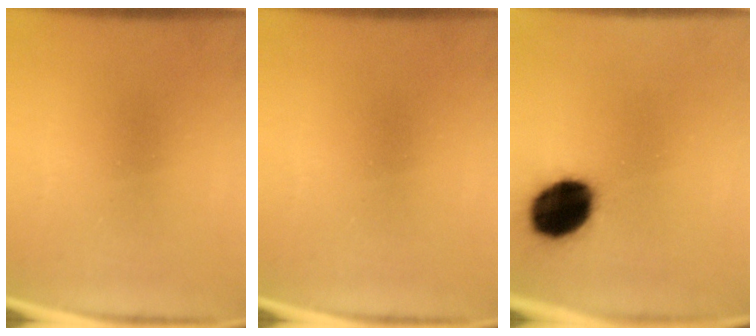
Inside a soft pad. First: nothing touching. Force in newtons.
{"total": 0.0}
{"total": 15.5}